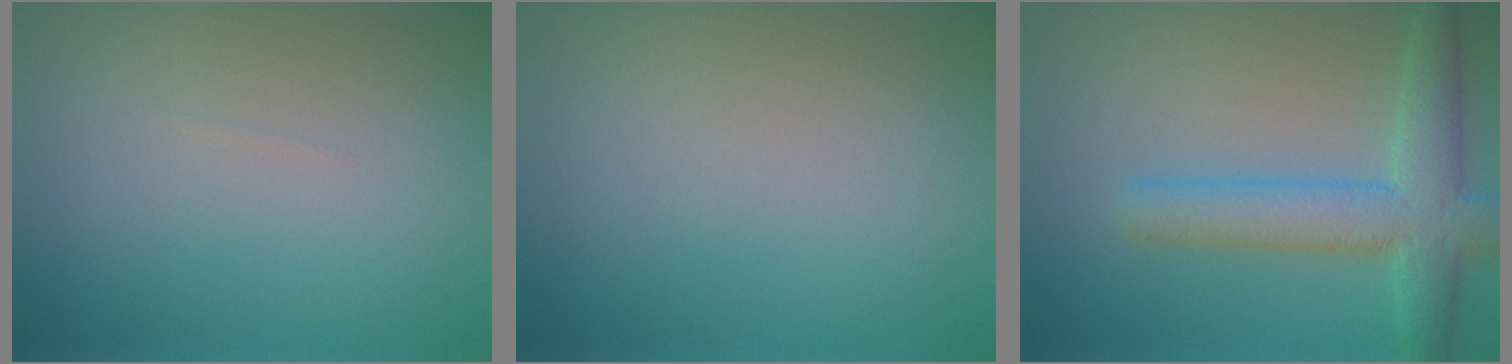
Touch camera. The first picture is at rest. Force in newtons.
{"total": 0.0}
{"total": 5.6, "press": 5.6, "slide": 0.3}